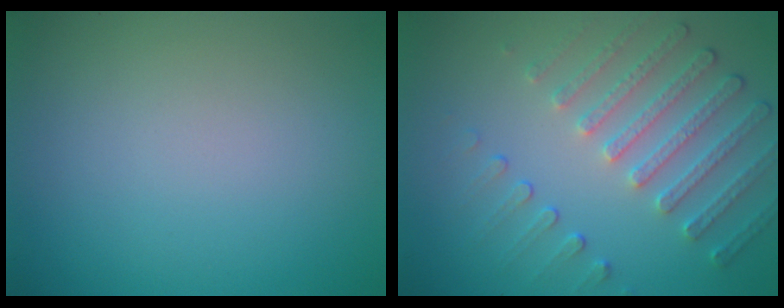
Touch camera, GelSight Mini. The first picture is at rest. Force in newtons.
{"total": 4.9, "press": 3.7, "slide": 3.3}